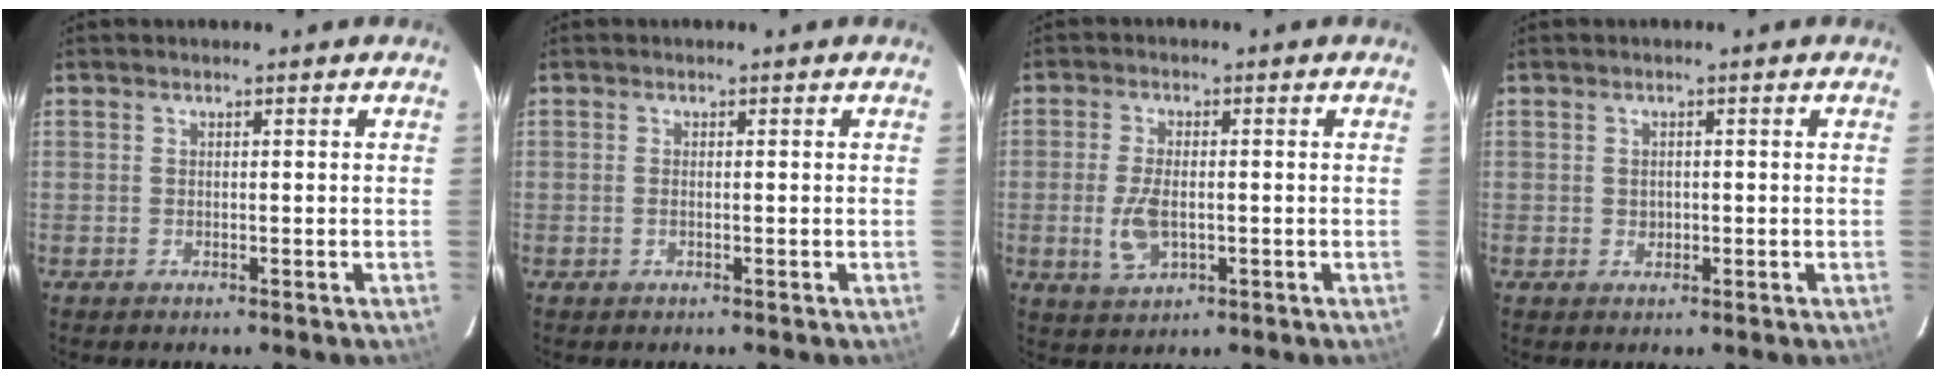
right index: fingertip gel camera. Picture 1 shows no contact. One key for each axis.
{"total": 0.7, "fx": -0.2, "fy": 0.1, "fz": 0.7, "tx": -0.015, "ty": 0.001, "tz": -0.004}
{"total": 6.3, "fx": -1.1, "fy": 3.2, "fz": 5.3, "tx": -0.115, "ty": -0.005, "tz": -0.017}
{"total": 1.2, "fx": 0.0, "fy": 1.2, "fz": 0.3, "tx": -0.003, "ty": 0.001, "tz": 0.002}